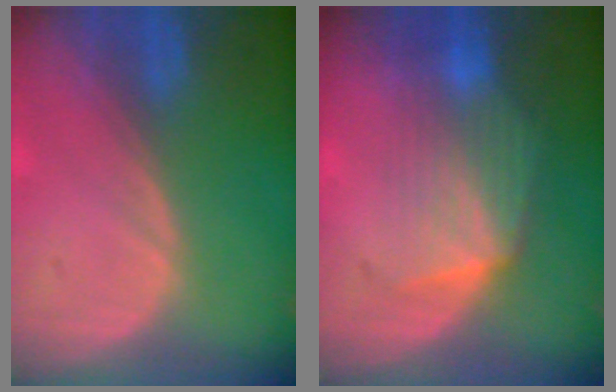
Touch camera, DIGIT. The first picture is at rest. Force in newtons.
{"total": 7.4, "press": 6.9, "slide": 2.5}